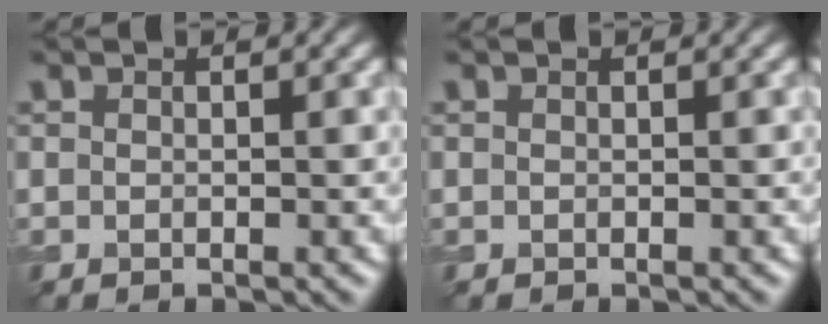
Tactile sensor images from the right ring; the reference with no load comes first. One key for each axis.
{"total": 0.0}